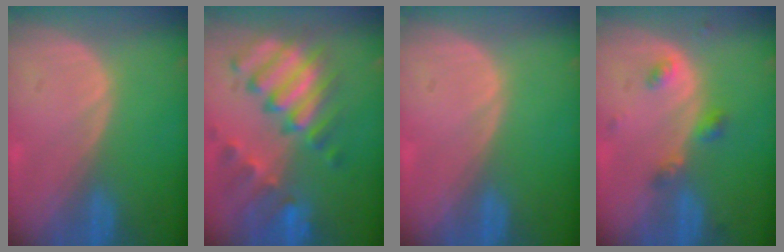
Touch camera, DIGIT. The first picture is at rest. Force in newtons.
{"total": 11.3, "press": 9.8, "slide": 5.7}
{"total": 0.0}
{"total": 3.5, "press": 3.5, "slide": 0.5}